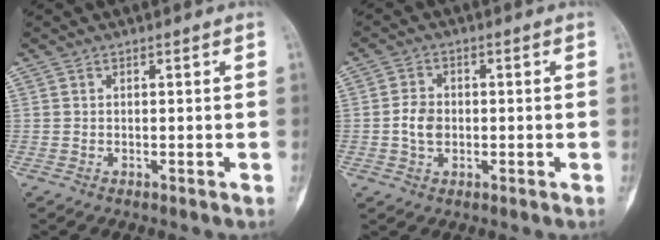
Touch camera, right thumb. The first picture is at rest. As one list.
[{"total": 4.3, "force": [-0.5, 3.3, 2.8], "torque": [-0.047, 0.006, -0.013]}]